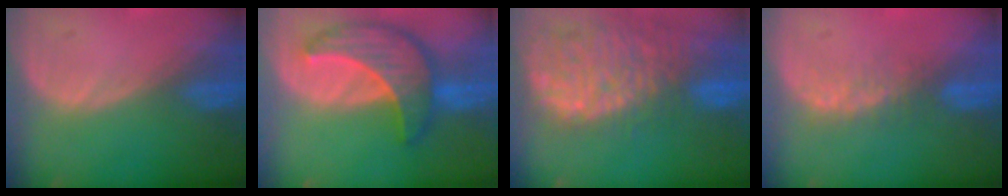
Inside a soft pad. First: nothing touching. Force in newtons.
{"total": 8.9, "press": 8.9, "slide": 0.8}
{"total": 14.0, "press": 11.7, "slide": 7.7}
{"total": 3.1, "press": 2.7, "slide": 1.5}